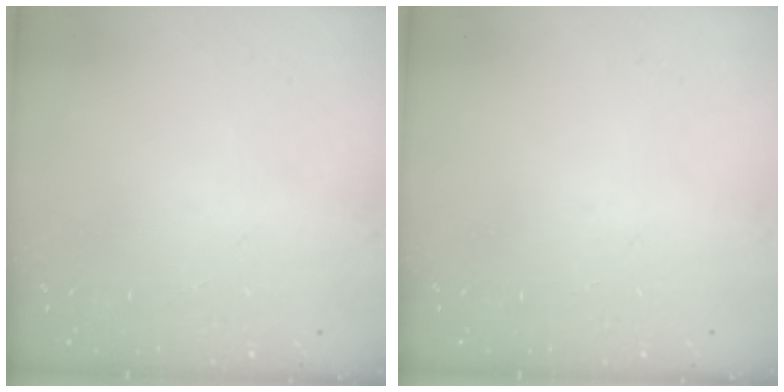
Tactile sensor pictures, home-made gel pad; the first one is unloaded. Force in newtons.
{"total": 0.0}